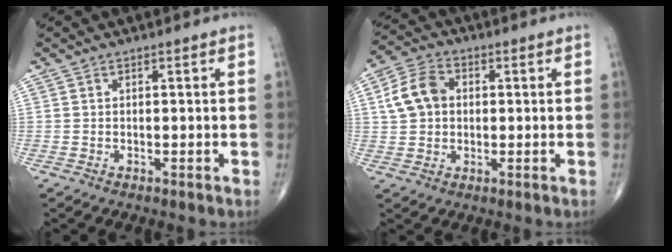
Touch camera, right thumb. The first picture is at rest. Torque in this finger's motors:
{"motor_torque": [-0.43, 0.49, 0.08, -0.06, 0.09]}